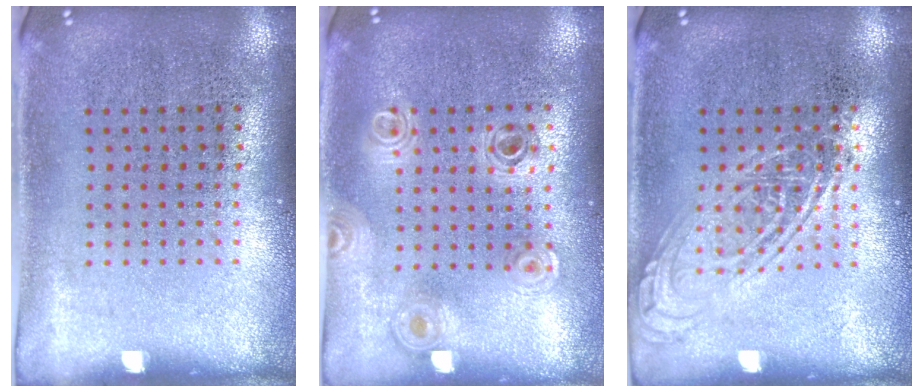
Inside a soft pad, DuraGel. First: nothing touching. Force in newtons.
{"total": 0.5, "press": 0.5, "slide": 0.1}
{"total": 2.4, "press": 2.3, "slide": 0.3}